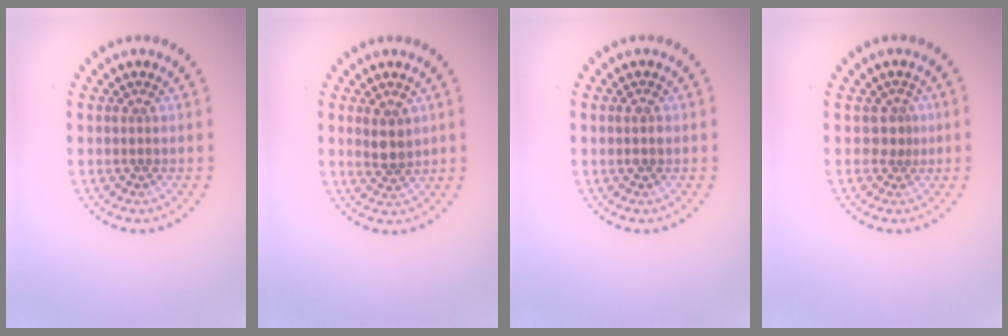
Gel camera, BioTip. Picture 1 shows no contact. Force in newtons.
{"total": 2.3, "press": 2.1, "slide": 0.8}
{"total": 1.2, "press": 1.2, "slide": 0.1}
{"total": 1.2, "press": 0.8, "slide": 0.9}